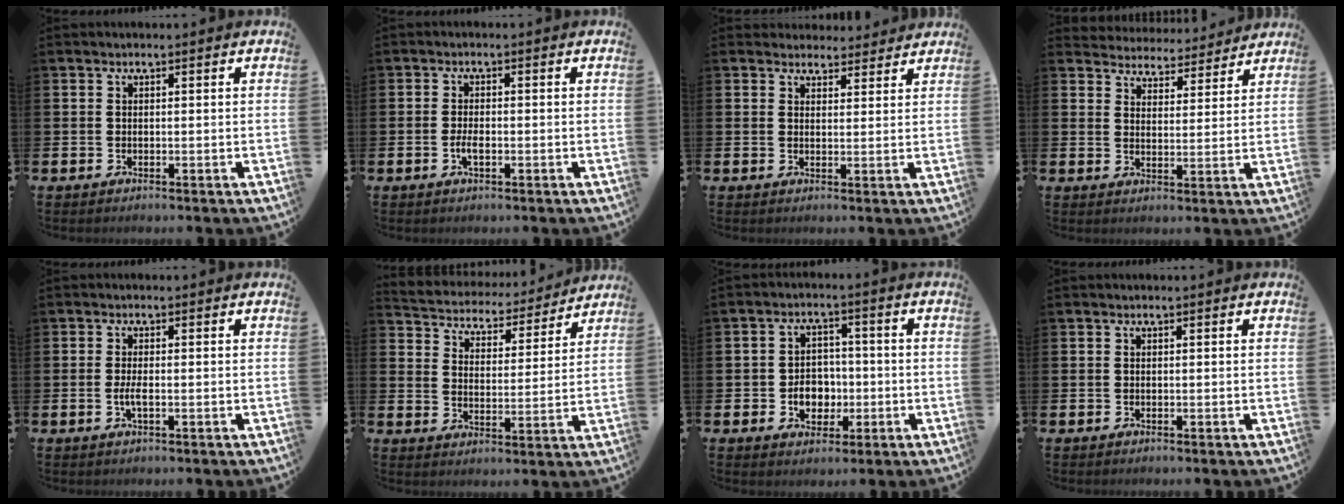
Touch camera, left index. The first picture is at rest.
{"total": 2.0, "force": [-0.6, 0.8, 1.7], "torque": [-0.034, 0.002, -0.011]}
{"total": 3.4, "force": [3.2, 1.1, -0.3], "torque": [0.006, -0.016, 0.057]}
{"total": 4.6, "force": [4.4, 0.9, -0.5], "torque": [-0.003, -0.040, 0.076]}
{"total": 1.9, "force": [-0.4, 0.5, 1.8], "torque": [-0.035, 0.002, -0.007]}
{"total": 4.6, "force": [4.4, 1.5, 0.1], "torque": [-0.030, -0.042, 0.070]}
{"total": 4.7, "force": [-1.1, 4.0, 2.2], "torque": [-0.030, 0.001, -0.028]}
{"total": 0.0}